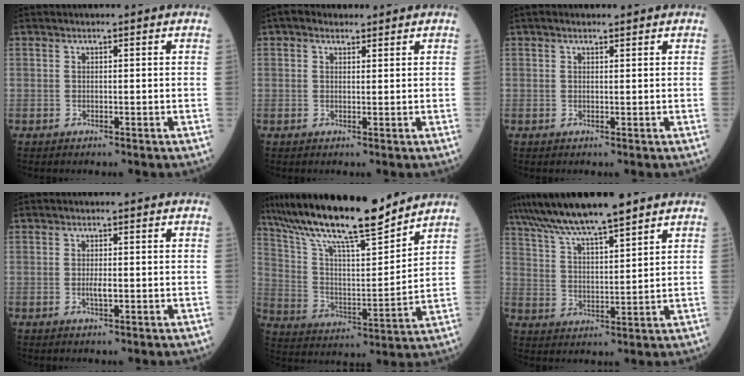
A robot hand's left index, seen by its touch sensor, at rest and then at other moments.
{"total": 2.2, "force": [1.5, 1.3, 0.9], "torque": [-0.021, 0.019, 0.023]}
{"total": 1.4, "force": [1.1, 0.4, 0.8], "torque": [-0.019, 0.012, 0.017]}
{"total": 1.5, "force": [-0.2, 0.3, 1.4], "torque": [-0.030, -0.002, -0.003]}
{"total": 19.2, "force": [16.2, 1.7, 10.0], "torque": [-0.181, 0.007, 0.284]}
{"total": 12.0, "force": [9.8, 0.8, 6.8], "torque": [-0.123, 0.025, 0.176]}